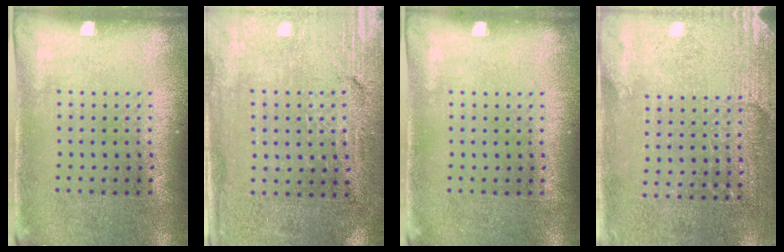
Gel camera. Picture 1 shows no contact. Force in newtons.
{"total": 3.2, "press": 2.9, "slide": 1.3}
{"total": 0.0}
{"total": 2.8, "press": 2.7, "slide": 0.8}